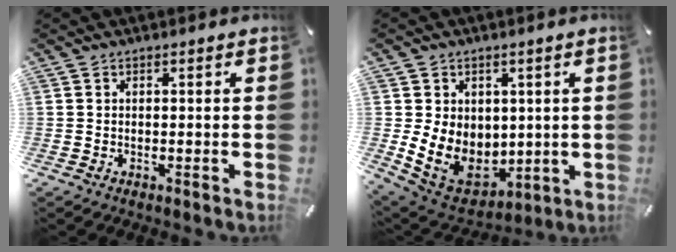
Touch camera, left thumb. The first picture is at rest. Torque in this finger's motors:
{"motor_torque": [2.18, 2.17, 0.25, -0.07, 0.50]}